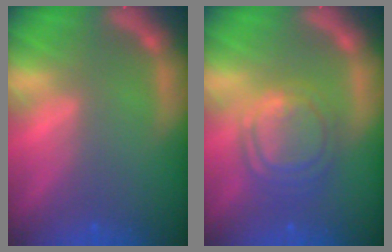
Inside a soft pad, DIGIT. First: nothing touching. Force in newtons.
{"total": 6.5}